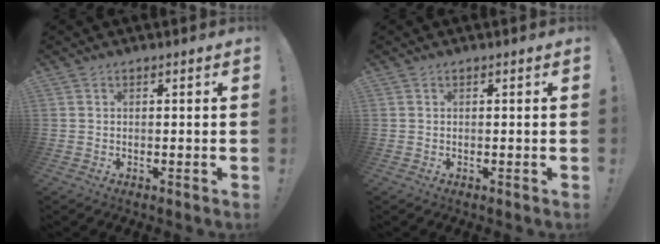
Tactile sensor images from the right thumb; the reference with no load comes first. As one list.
[{"total": 0.0}]